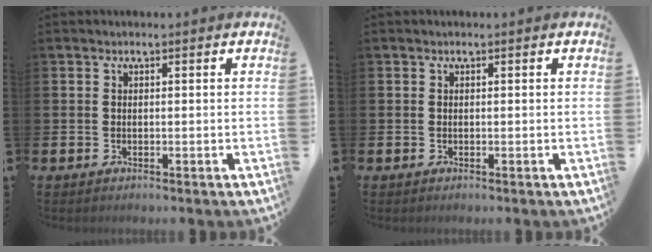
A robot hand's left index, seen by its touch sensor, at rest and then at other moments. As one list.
[{"total": 0.0}]